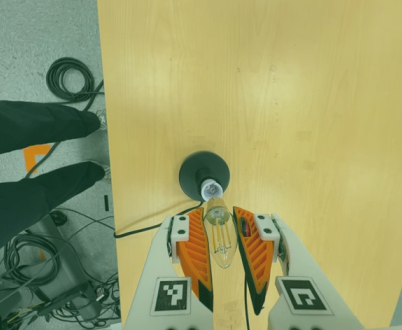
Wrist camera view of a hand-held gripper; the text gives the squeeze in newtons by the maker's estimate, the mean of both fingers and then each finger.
{"total": 16.5, "left": 16.8, "right": 16.3}